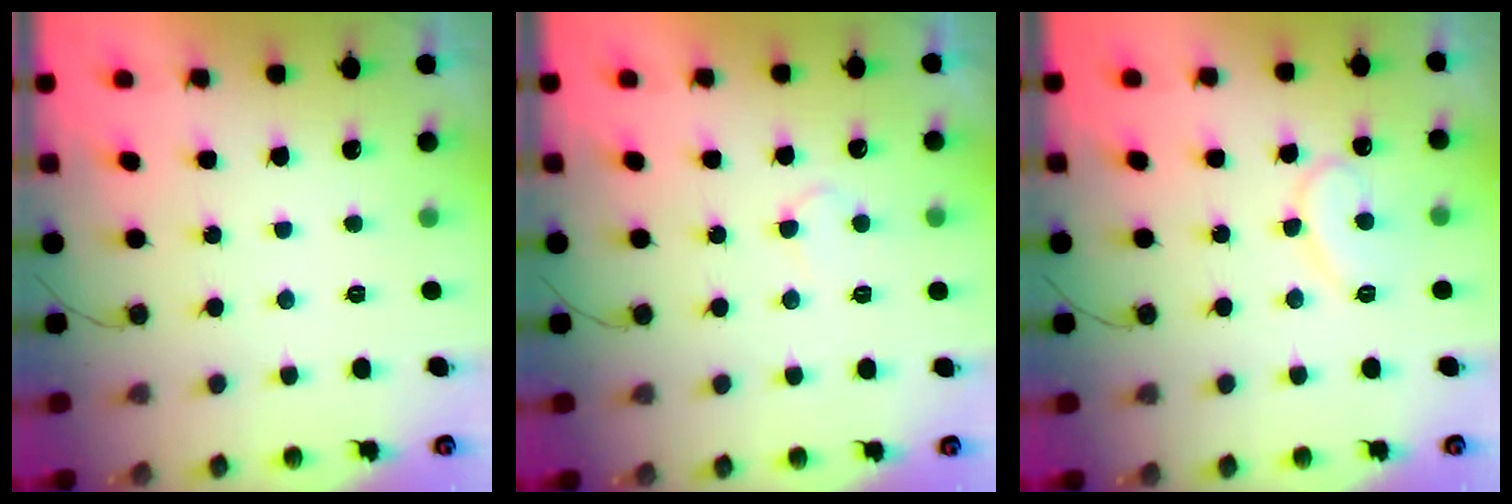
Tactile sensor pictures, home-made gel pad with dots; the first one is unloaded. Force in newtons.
{"total": 4.6, "press": 4.5, "slide": 0.4}
{"total": 9.9, "press": 9.9, "slide": 0.9}